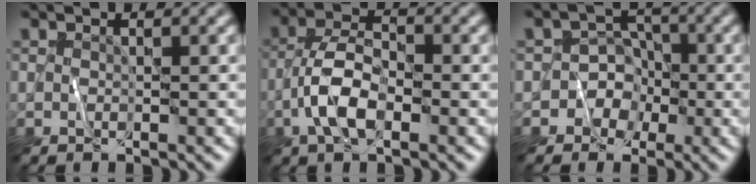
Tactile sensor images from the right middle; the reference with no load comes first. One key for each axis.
{"total": 4.5, "fx": -1.7, "fy": 1.9, "fz": 3.7, "tx": -0.070, "ty": 0.010, "tz": -0.041}
{"total": 4.6, "fx": -1.7, "fy": 4.2, "fz": 0.5, "tx": 0.036, "ty": 0.014, "tz": -0.049}